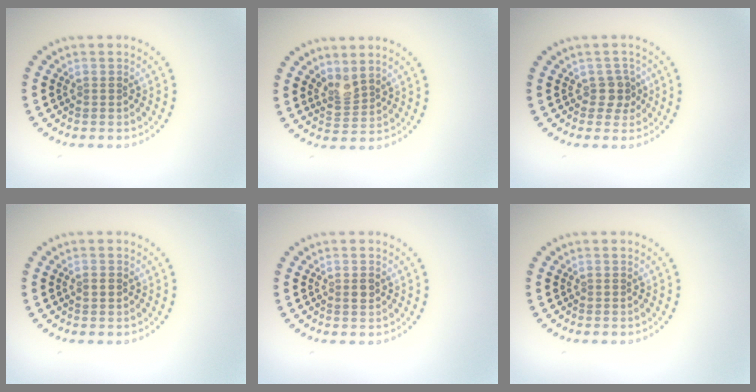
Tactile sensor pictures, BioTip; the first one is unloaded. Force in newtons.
{"total": 2.1, "press": 1.5, "slide": 1.4}
{"total": 1.8, "press": 1.5, "slide": 0.9}
{"total": 1.2, "press": 1.2, "slide": 0.1}
{"total": 1.0, "press": 1.0, "slide": 0.3}
{"total": 0.0}